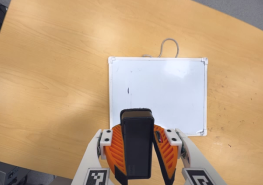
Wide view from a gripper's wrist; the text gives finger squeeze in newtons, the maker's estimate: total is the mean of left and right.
{"total": 9.1, "left": 9.3, "right": 8.8}